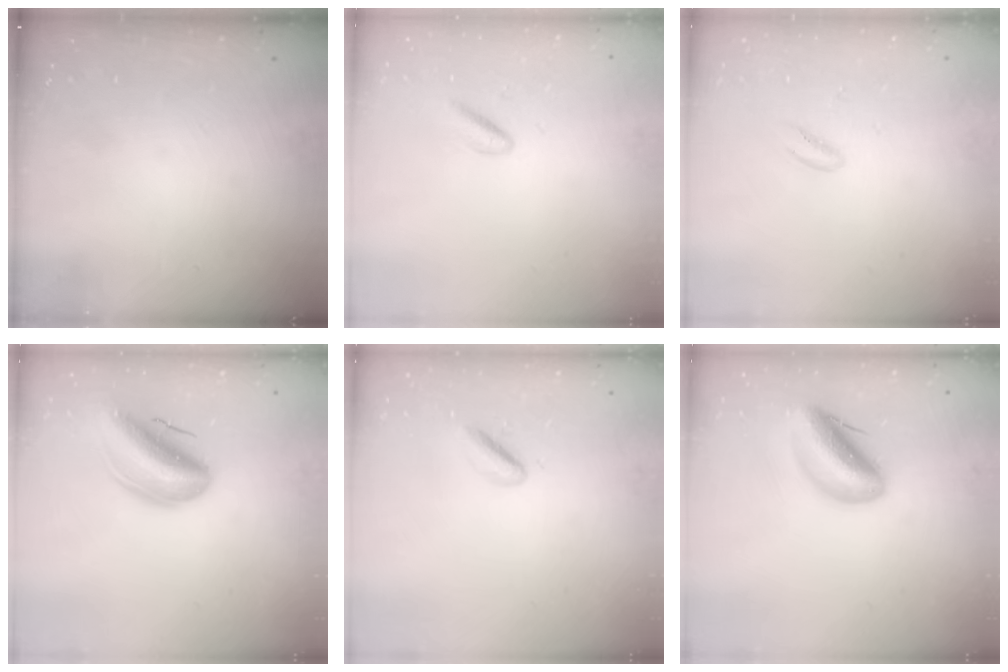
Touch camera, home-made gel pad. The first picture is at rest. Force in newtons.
{"total": 2.4, "press": 2.3, "slide": 0.9}
{"total": 1.4, "press": 1.3, "slide": 0.5}
{"total": 14.8, "press": 14.3, "slide": 4.0}
{"total": 2.5, "press": 2.5, "slide": 0.5}
{"total": 10.8, "press": 10.3, "slide": 3.3}